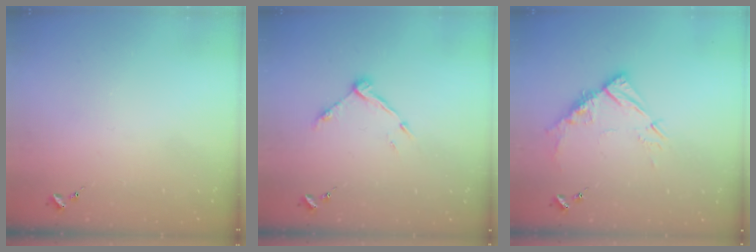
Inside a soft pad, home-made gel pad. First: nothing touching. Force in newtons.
{"total": 8.7, "press": 8.7, "slide": 0.5}
{"total": 10.7, "press": 10.7, "slide": 0.9}